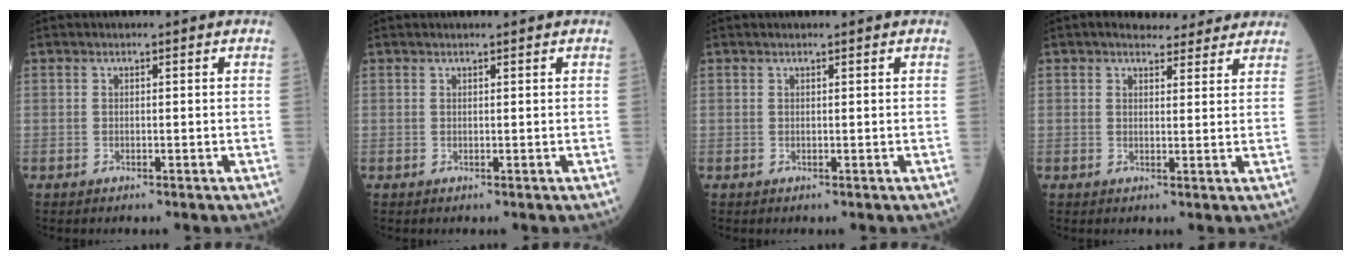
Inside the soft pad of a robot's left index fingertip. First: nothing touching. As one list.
[{"total": 1.4, "force": [1.3, 0.0, 0.5], "torque": [-0.006, 0.010, 0.021]}, {"total": 1.1, "force": [1.0, 0.0, 0.4], "torque": [-0.005, 0.008, 0.017]}, {"total": 7.9, "force": [7.0, 2.6, 2.5], "torque": [-0.022, 0.011, 0.081]}]